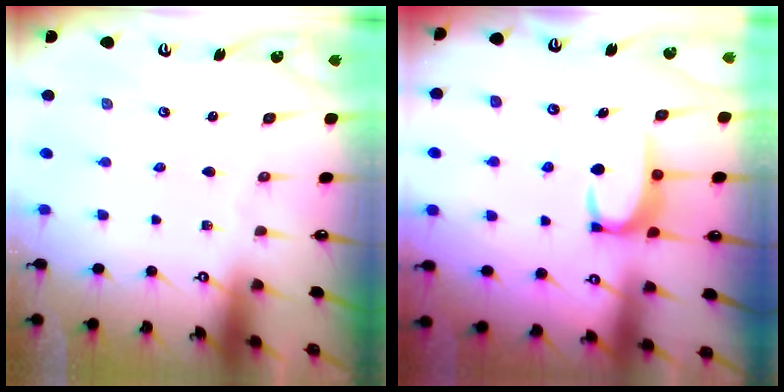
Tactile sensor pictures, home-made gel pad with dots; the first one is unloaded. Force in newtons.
{"total": 3.5, "press": 3.5, "slide": 0.4}